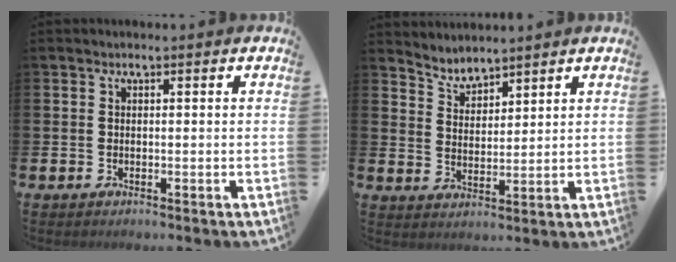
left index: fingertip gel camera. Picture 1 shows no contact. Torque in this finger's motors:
{"motor_torque": [0.47, -0.41, -0.02, -0.01]}